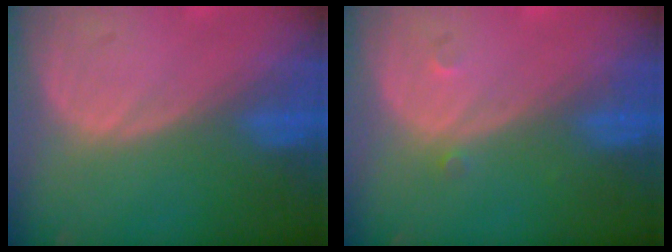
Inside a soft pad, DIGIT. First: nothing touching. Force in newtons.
{"total": 0.9, "press": 0.7, "slide": 0.5}